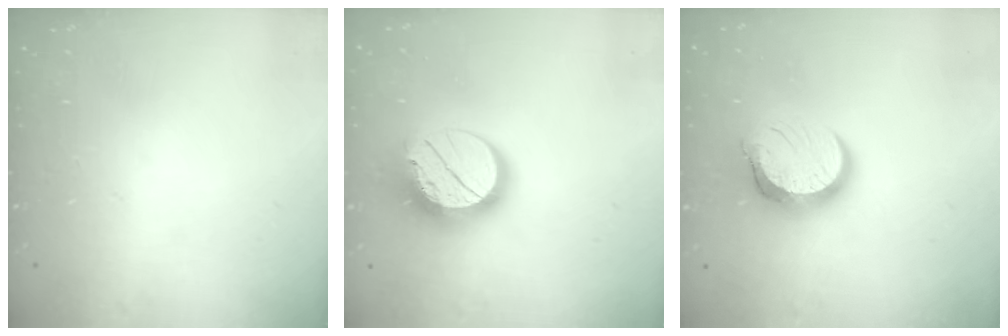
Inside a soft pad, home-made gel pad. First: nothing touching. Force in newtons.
{"total": 14.7, "press": 14.6, "slide": 1.2}
{"total": 12.0, "press": 12.0, "slide": 1.0}